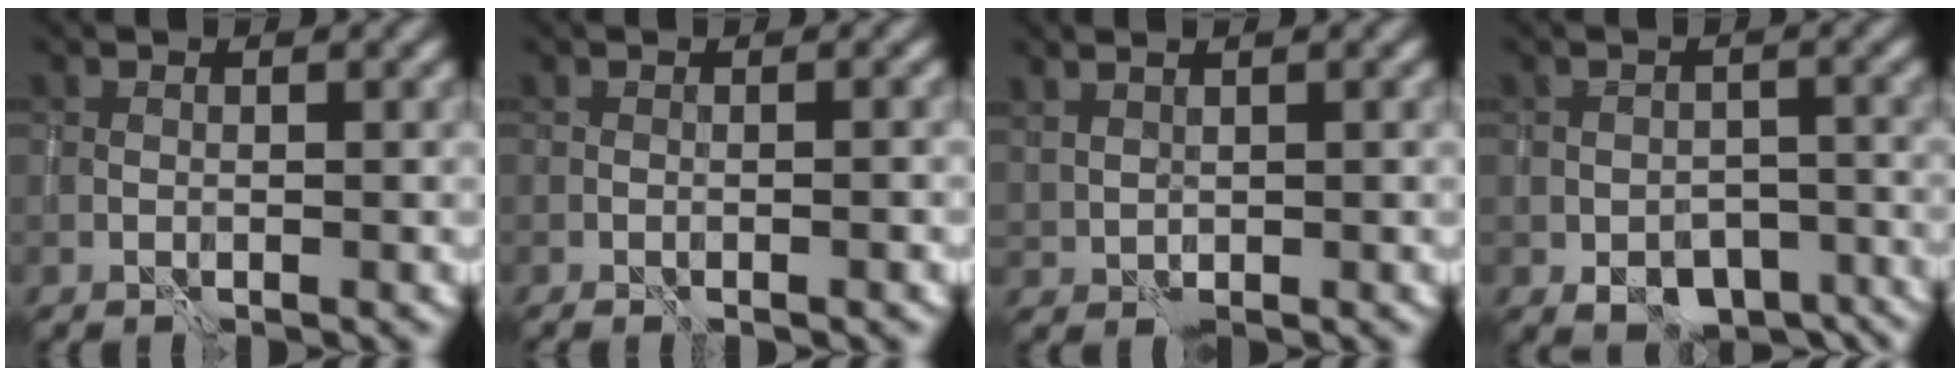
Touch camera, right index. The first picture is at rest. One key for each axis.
{"total": 1.5, "fx": -0.7, "fy": 0.5, "fz": 1.1, "tx": -0.004, "ty": 0.013, "tz": -0.010}
{"total": 1.2, "fx": 1.1, "fy": 0.3, "fz": 0.4, "tx": -0.007, "ty": -0.001, "tz": 0.029}
{"total": 6.4, "fx": -4.0, "fy": 4.0, "fz": 2.9, "tx": -0.029, "ty": -0.015, "tz": -0.044}